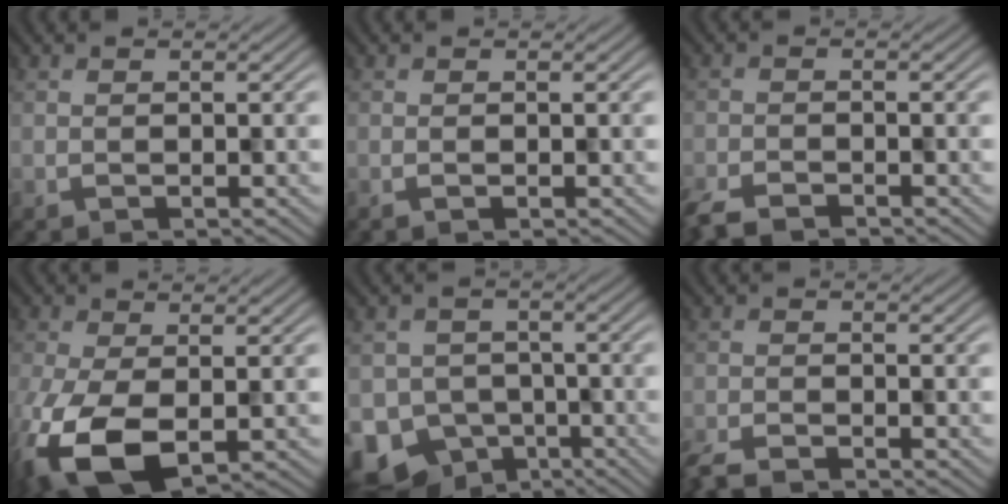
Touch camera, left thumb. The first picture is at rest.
{"total": 0.5, "force": [-0.3, 0.0, 0.5], "torque": [-0.008, 0.000, -0.004]}
{"total": 4.7, "force": [-4.0, 1.5, 2.1], "torque": [-0.035, -0.008, -0.076]}
{"total": 11.9, "force": [-4.1, 5.9, 9.4], "torque": [-0.231, -0.047, -0.056]}
{"total": 10.6, "force": [-6.2, 8.1, 2.7], "torque": [-0.073, -0.030, -0.093]}
{"total": 4.3, "force": [-3.8, 0.8, 1.8], "torque": [-0.034, -0.007, -0.073]}